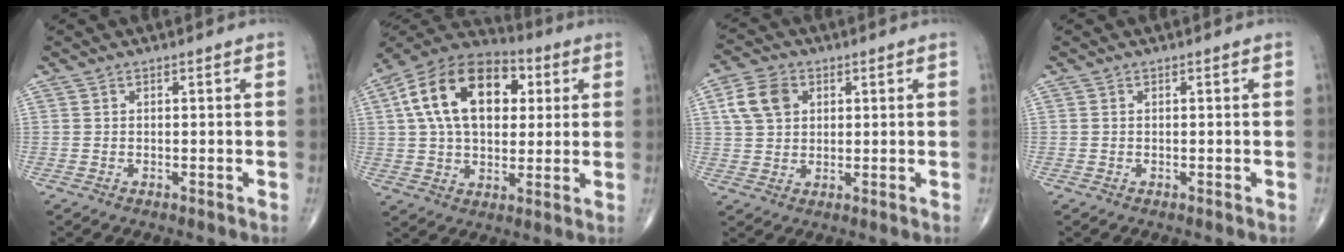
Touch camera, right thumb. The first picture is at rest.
{"total": 20.3, "force": [5.1, 12.6, 15.0], "torque": [-0.236, 0.012, 0.077]}
{"total": 7.5, "force": [2.4, 5.5, 4.5], "torque": [-0.075, 0.004, 0.043]}
{"total": 0.0}